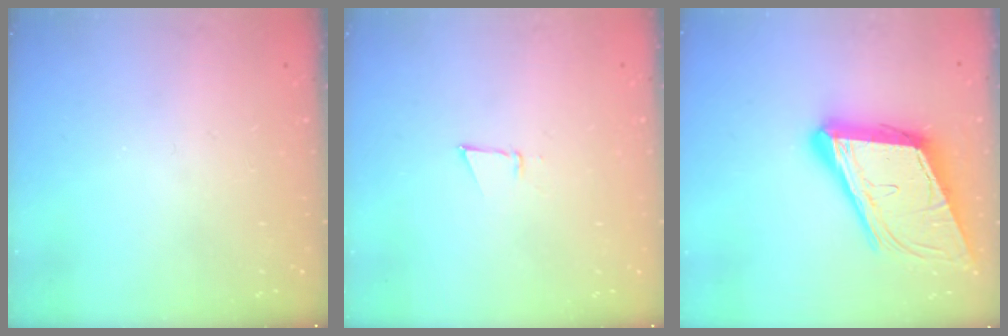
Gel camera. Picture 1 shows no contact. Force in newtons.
{"total": 3.1, "press": 3.1, "slide": 0.6}
{"total": 20.2, "press": 19.8, "slide": 3.9}